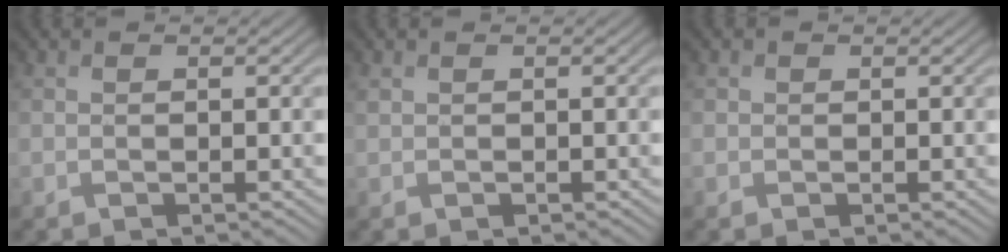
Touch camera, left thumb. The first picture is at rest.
{"total": 0.5, "force": [0.3, 0.4, 0.2], "torque": [-0.007, 0.000, 0.009]}
{"total": 0.9, "force": [0.2, 0.9, 0.0], "torque": [0.002, -0.001, -0.002]}